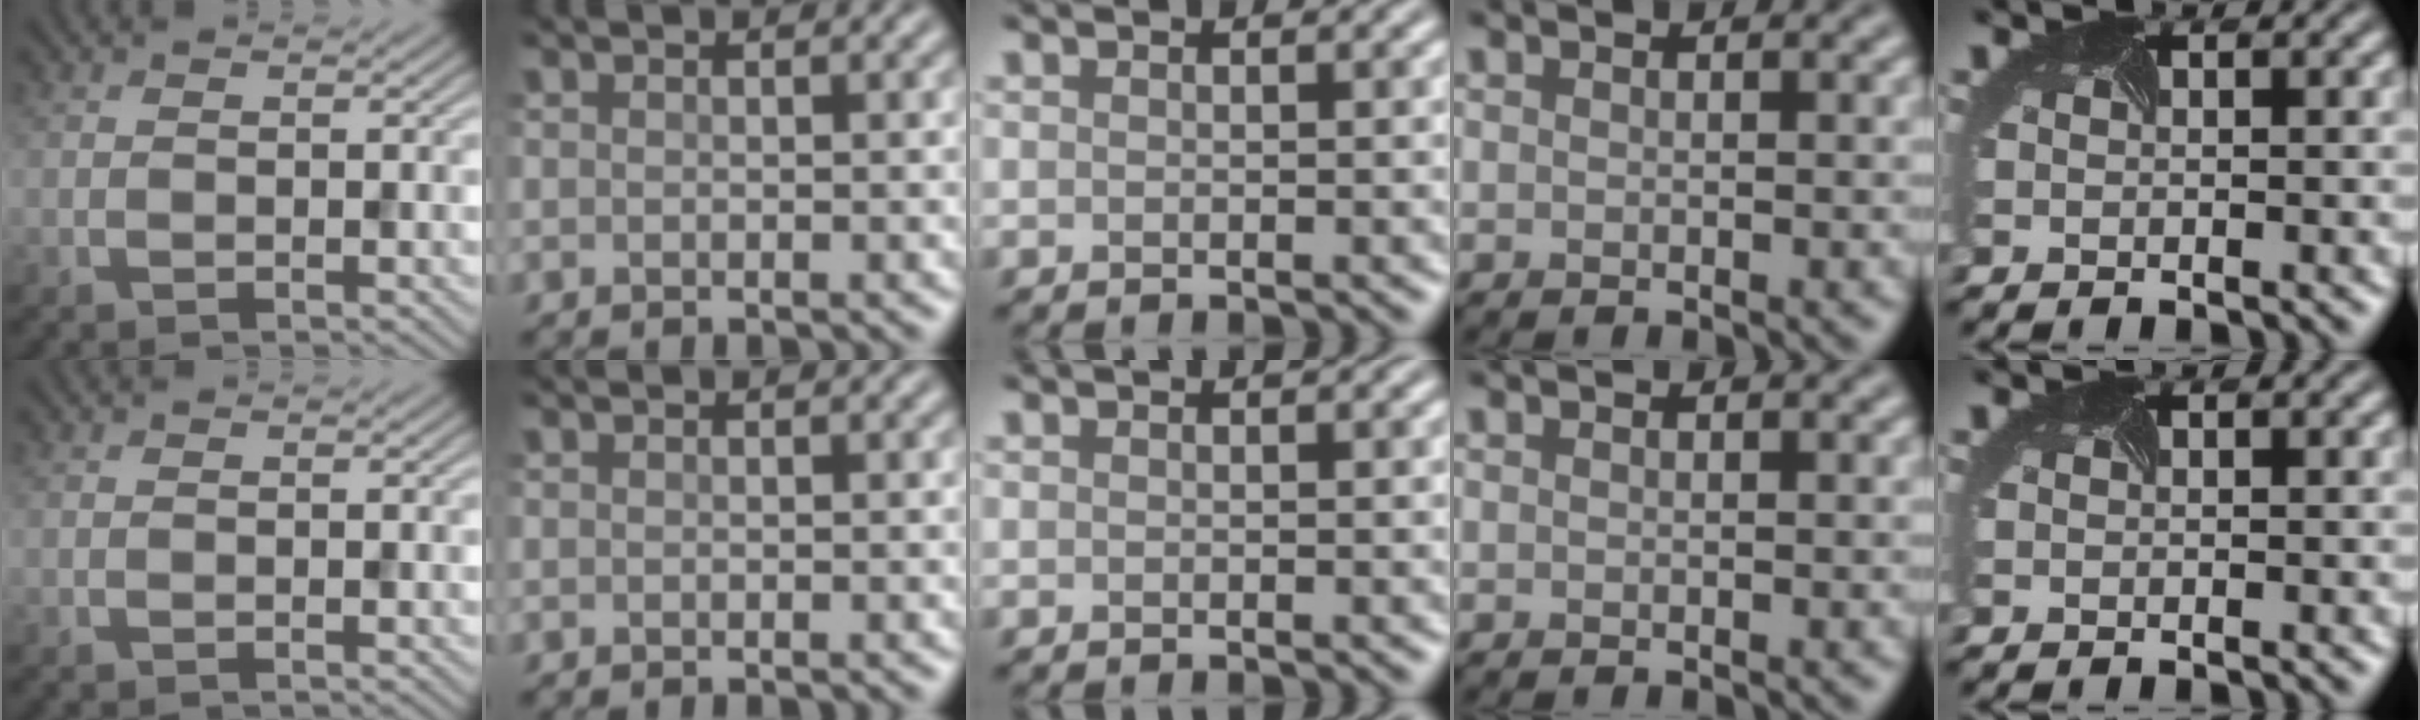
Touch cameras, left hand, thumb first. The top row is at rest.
{}